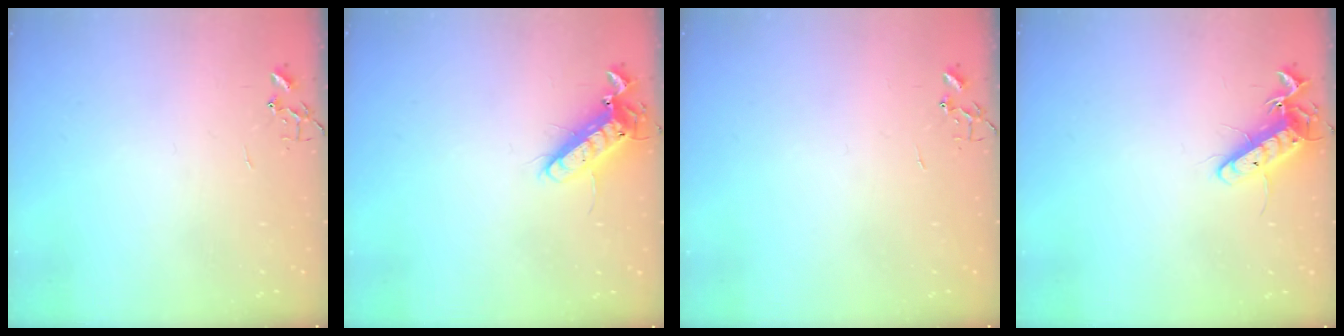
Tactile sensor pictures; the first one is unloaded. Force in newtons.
{"total": 12.3, "press": 12.1, "slide": 2.3}
{"total": 0.0}
{"total": 11.7, "press": 11.7, "slide": 1.1}